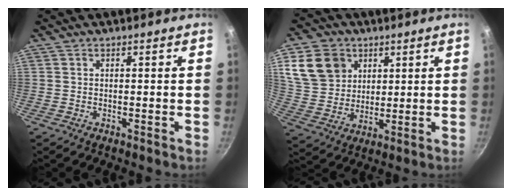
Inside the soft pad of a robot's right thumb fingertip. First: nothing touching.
{"total": 13.0, "force": [4.9, 10.5, 5.9], "torque": [-0.090, -0.007, 0.101]}